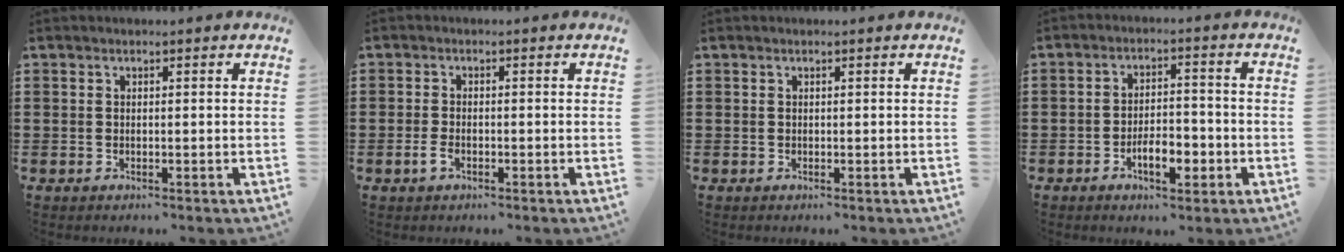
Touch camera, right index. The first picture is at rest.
{"total": 1.8, "force": [-0.8, 0.9, 1.3], "torque": [-0.032, -0.002, -0.018]}
{"total": 0.0}
{"total": 6.0, "force": [-2.7, 2.6, 4.8], "torque": [-0.085, 0.008, -0.049]}